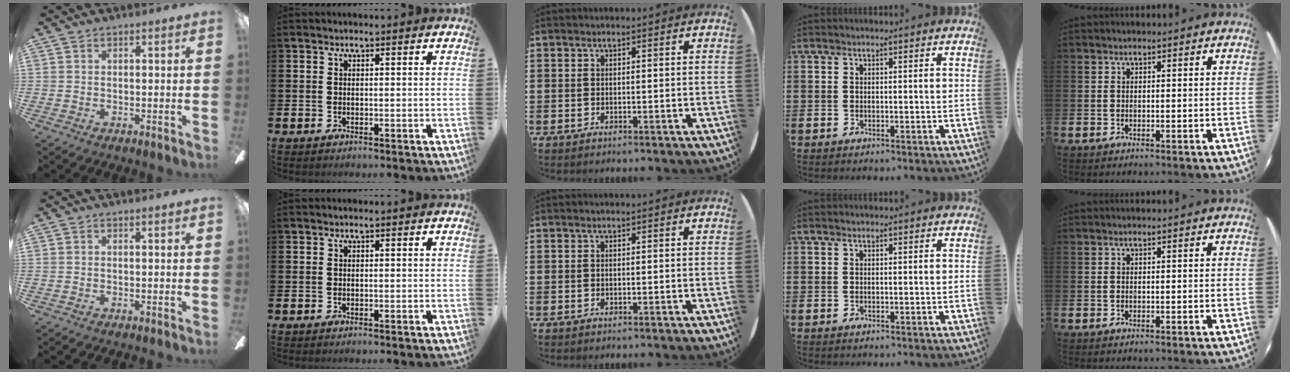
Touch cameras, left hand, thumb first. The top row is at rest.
{}